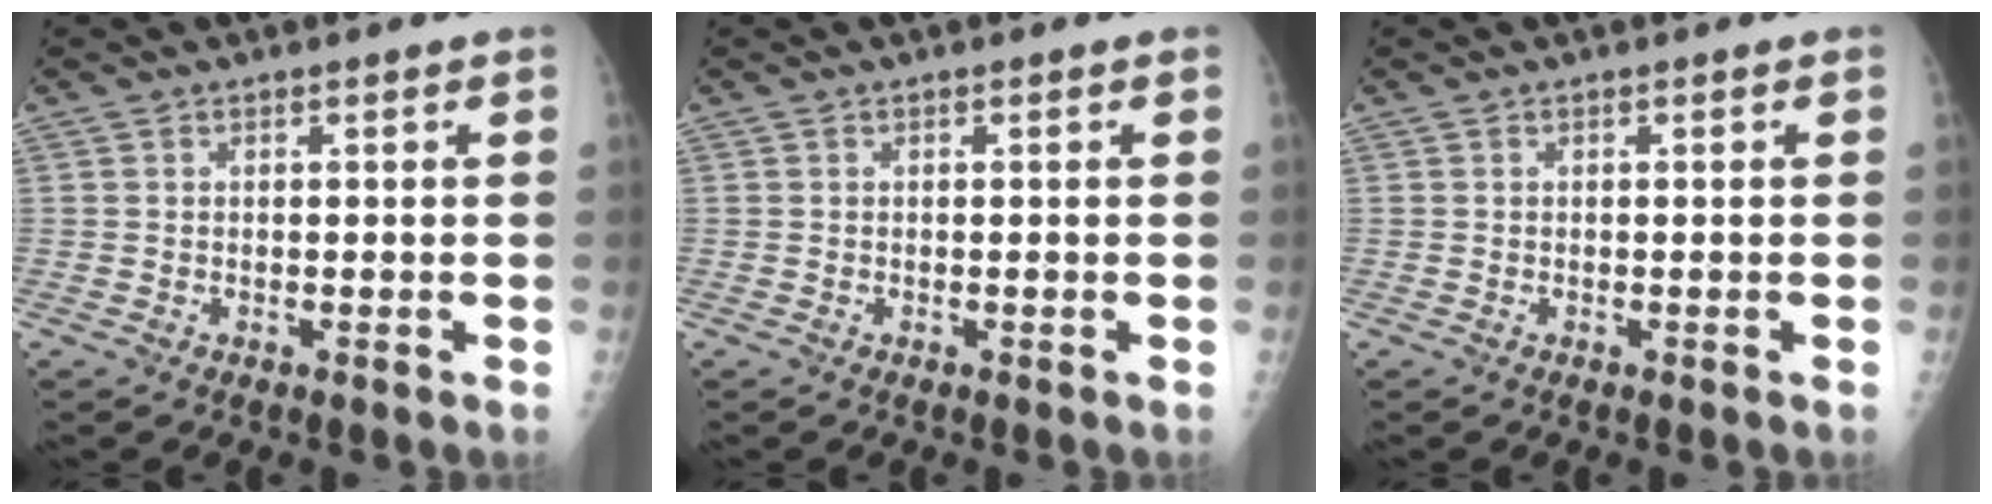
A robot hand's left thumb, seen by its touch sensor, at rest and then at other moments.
{"total": 0.0}
{"total": 0.0}